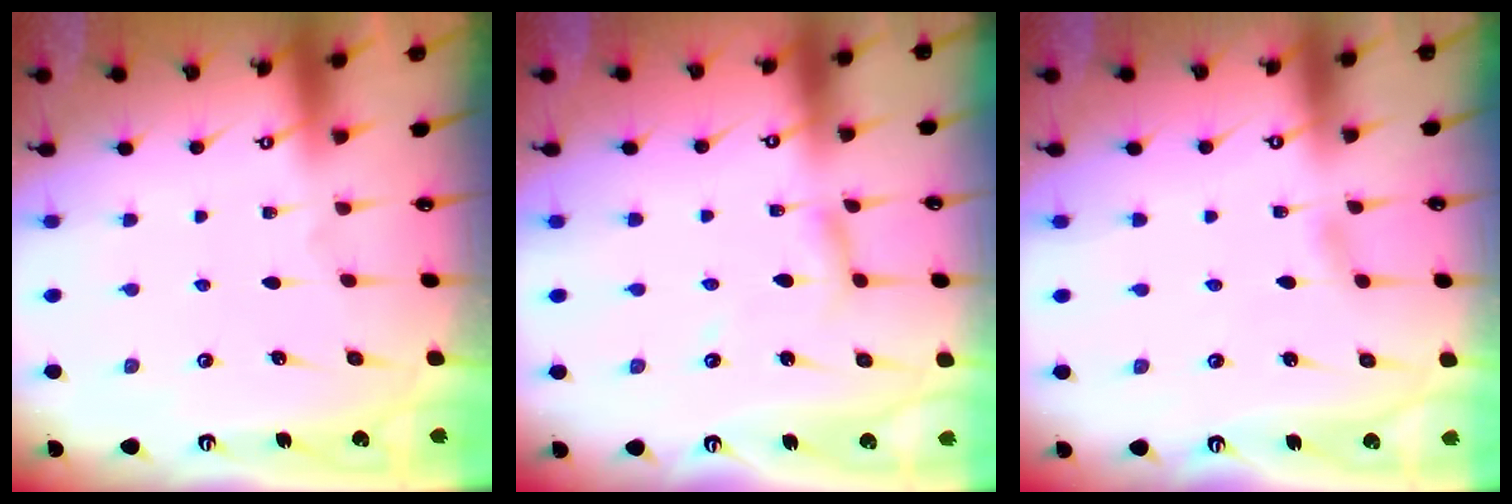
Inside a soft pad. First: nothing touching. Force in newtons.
{"total": 4.1, "press": 4.1, "slide": 0.4}
{"total": 2.7, "press": 2.7, "slide": 0.3}